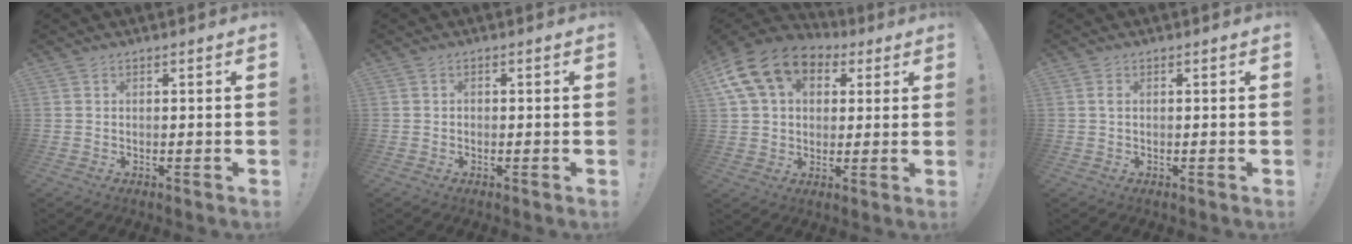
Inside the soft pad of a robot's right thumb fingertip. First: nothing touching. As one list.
[{"total": 0.8, "force": [-0.6, 0.5, 0.2], "torque": [-0.003, 0.002, -0.011]}, {"total": 16.5, "force": [7.0, 11.8, 9.1], "torque": [-0.141, -0.022, 0.134]}, {"total": 0.9, "force": [0.1, 0.5, 0.8], "torque": [-0.009, 0.001, 0.000]}]